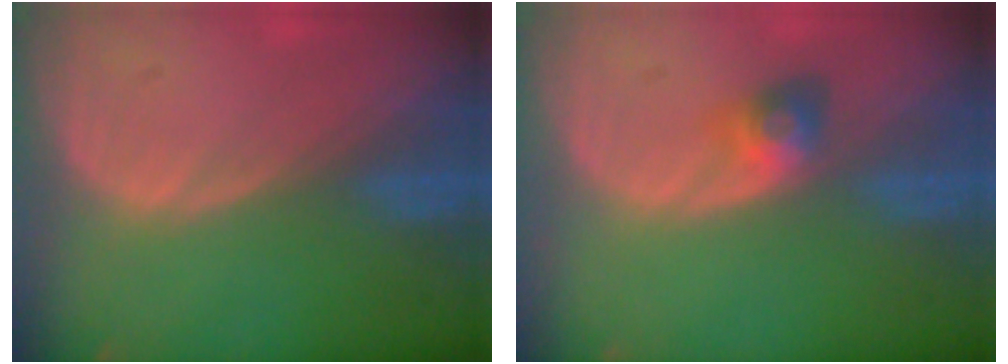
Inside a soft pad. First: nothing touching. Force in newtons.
{"total": 3.1, "press": 2.8, "slide": 1.4}